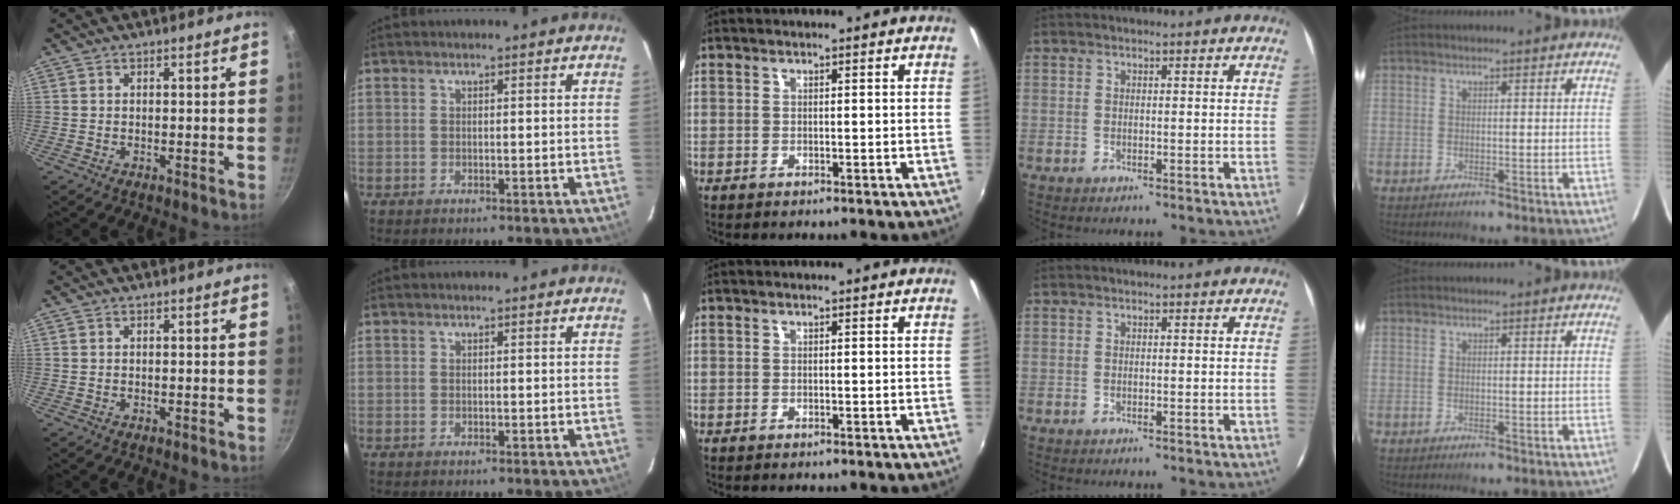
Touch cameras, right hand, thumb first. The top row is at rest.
{}